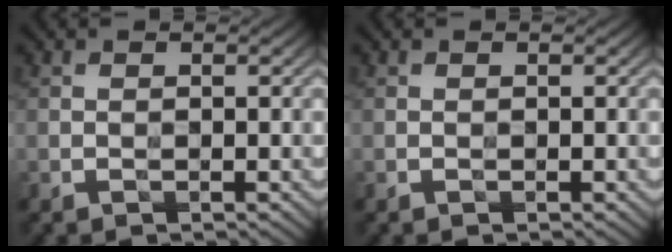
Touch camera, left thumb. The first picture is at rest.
{"total": 0.0}